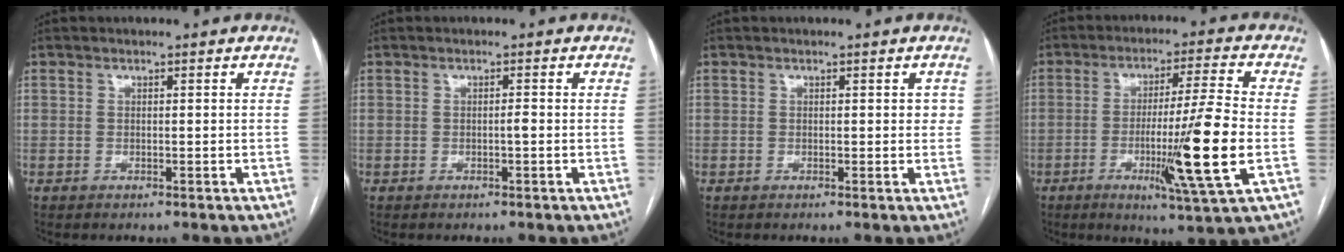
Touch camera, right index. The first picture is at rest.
{"total": 0.8, "force": [-0.2, 0.1, 0.8], "torque": [-0.012, 0.002, -0.004]}
{"total": 2.0, "force": [0.4, 1.2, 1.6], "torque": [-0.014, 0.006, 0.002]}
{"total": 14.4, "force": [-3.2, -1.3, 14.0], "torque": [-0.241, -0.026, -0.058]}